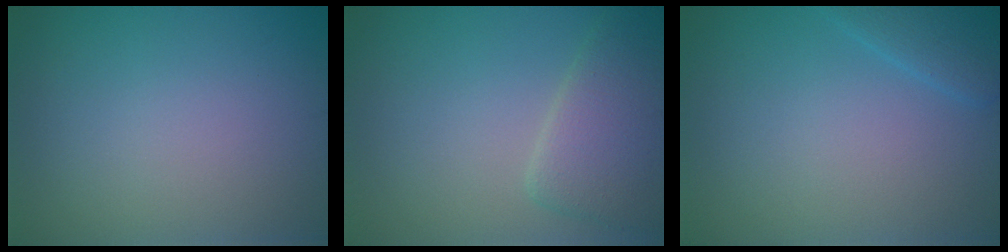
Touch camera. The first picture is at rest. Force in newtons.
{"total": 4.6, "press": 4.6, "slide": 0.5}
{"total": 2.2, "press": 2.2, "slide": 0.1}